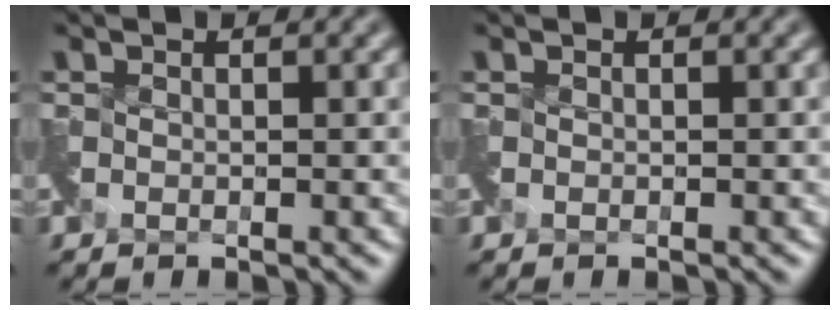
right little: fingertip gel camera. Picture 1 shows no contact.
{"total": 0.0}